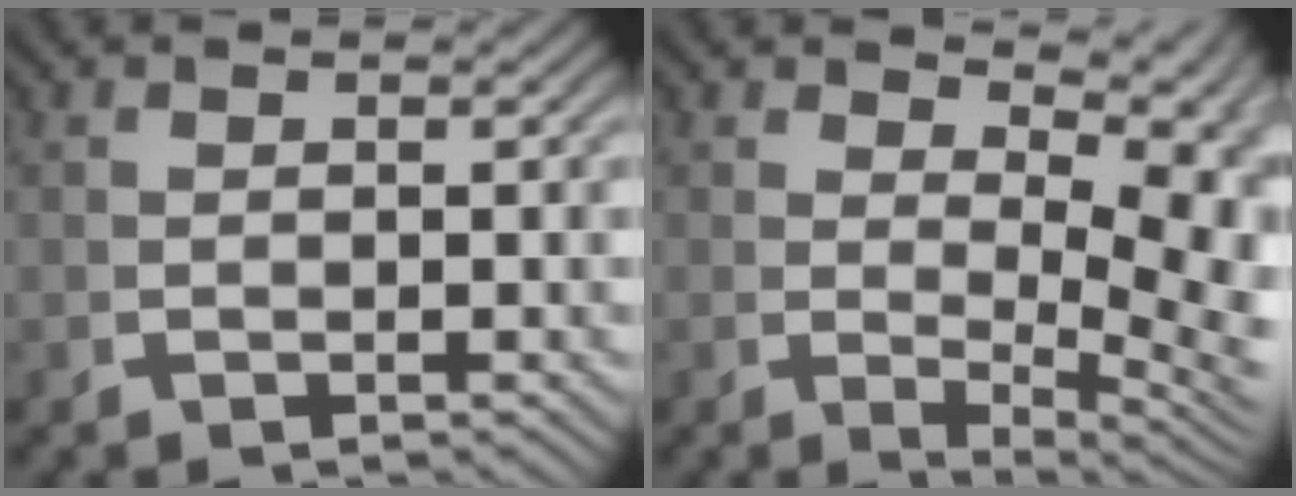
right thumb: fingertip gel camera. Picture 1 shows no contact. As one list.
[{"total": 6.7, "force": [0.6, 3.2, 5.8], "torque": [-0.077, -0.023, 0.023]}]